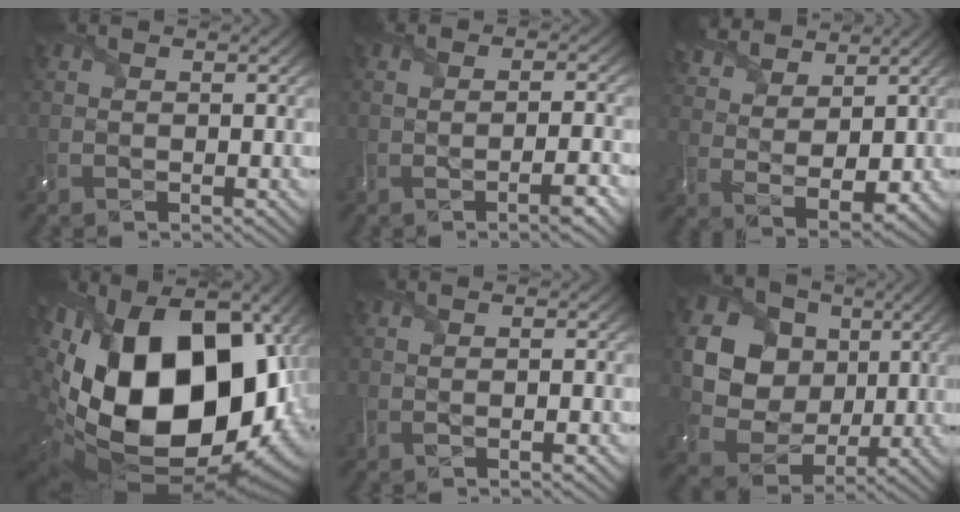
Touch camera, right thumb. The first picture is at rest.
{"total": 2.8, "force": [-1.8, -0.1, 2.1], "torque": [-0.027, 0.004, -0.037]}
{"total": 8.5, "force": [6.3, 3.5, 4.4], "torque": [-0.113, 0.012, 0.113]}
{"total": 23.4, "force": [-0.5, 14.5, 18.3], "torque": [-0.382, -0.060, 0.014]}
{"total": 0.6, "force": [-0.3, -0.3, 0.4], "torque": [0.001, -0.004, -0.014]}
{"total": 13.3, "force": [3.0, 11.4, 6.1], "torque": [-0.200, 0.030, 0.072]}